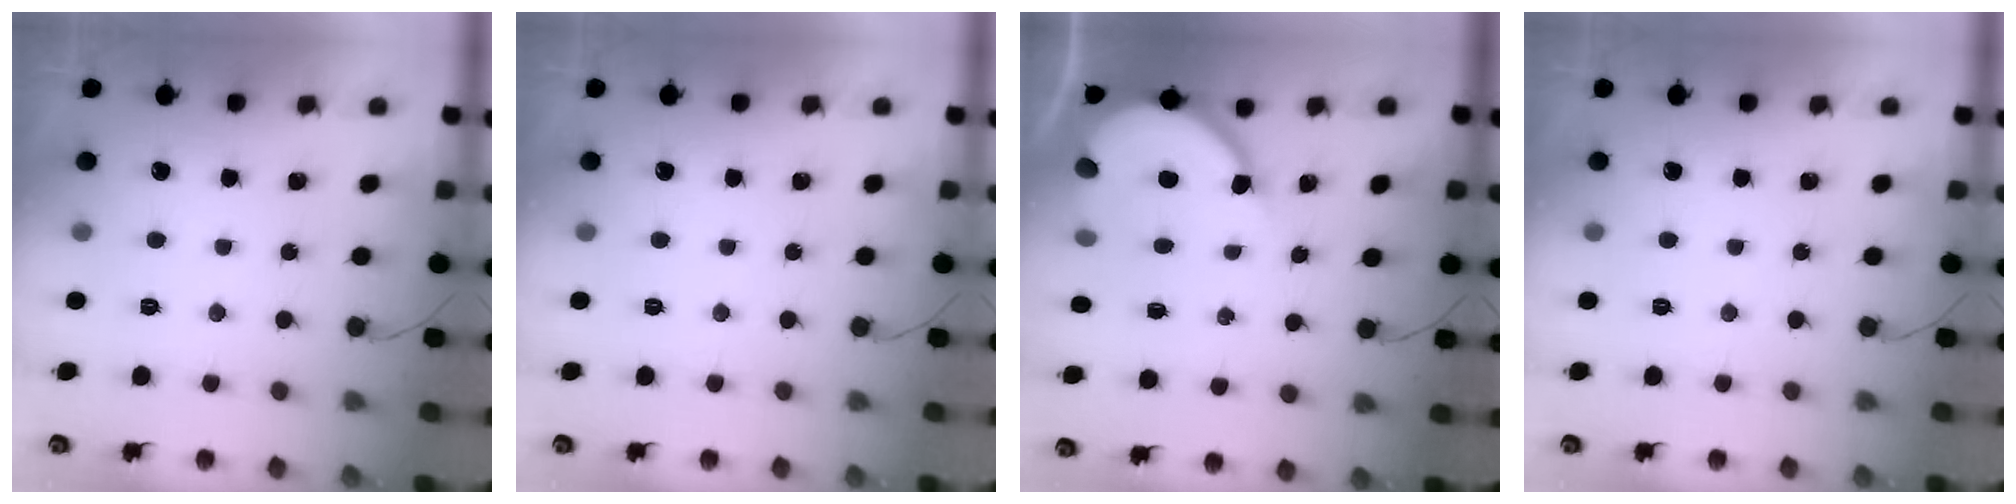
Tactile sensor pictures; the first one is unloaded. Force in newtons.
{"total": 0.0}
{"total": 9.7, "press": 9.7, "slide": 1.0}
{"total": 0.0}